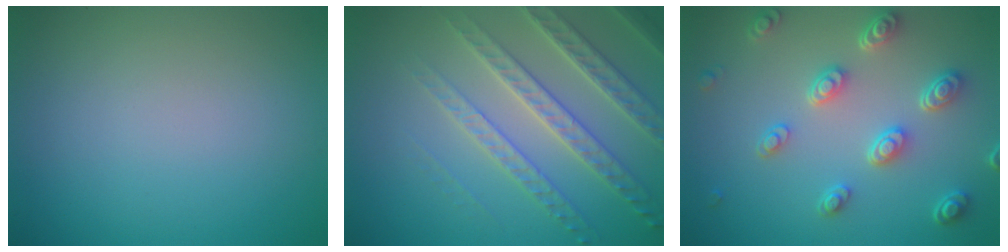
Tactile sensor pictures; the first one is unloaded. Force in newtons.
{"total": 4.5, "press": 4.4, "slide": 1.1}
{"total": 4.6, "press": 3.3, "slide": 3.1}